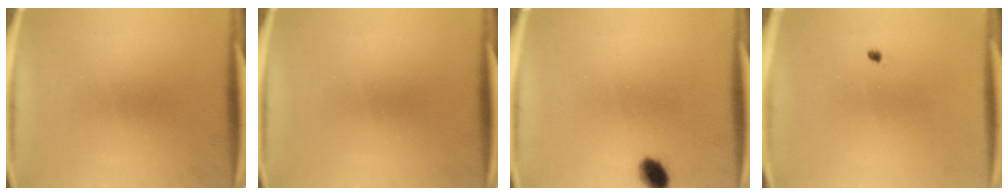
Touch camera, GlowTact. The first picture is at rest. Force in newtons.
{"total": 0.0}
{"total": 4.2}
{"total": 0.6}